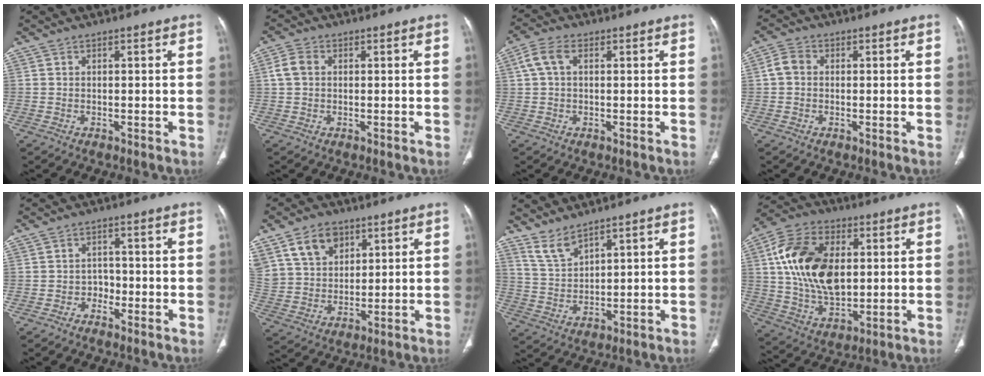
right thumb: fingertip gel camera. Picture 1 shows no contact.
{"total": 3.6, "force": [0.5, 2.8, 2.2], "torque": [-0.049, 0.011, 0.008]}
{"total": 4.8, "force": [1.2, 2.9, 3.6], "torque": [-0.078, 0.018, 0.023]}
{"total": 3.4, "force": [0.1, 2.8, 2.0], "torque": [-0.036, 0.011, -0.003]}
{"total": 2.3, "force": [-1.3, 1.8, 0.7], "torque": [0.009, 0.016, -0.029]}
{"total": 11.5, "force": [6.3, 8.0, 5.3], "torque": [-0.078, -0.018, 0.128]}
{"total": 5.1, "force": [4.5, 1.2, 2.3], "torque": [-0.046, -0.028, 0.104]}
{"total": 19.0, "force": [3.0, 11.8, 14.5], "torque": [-0.248, -0.003, 0.057]}